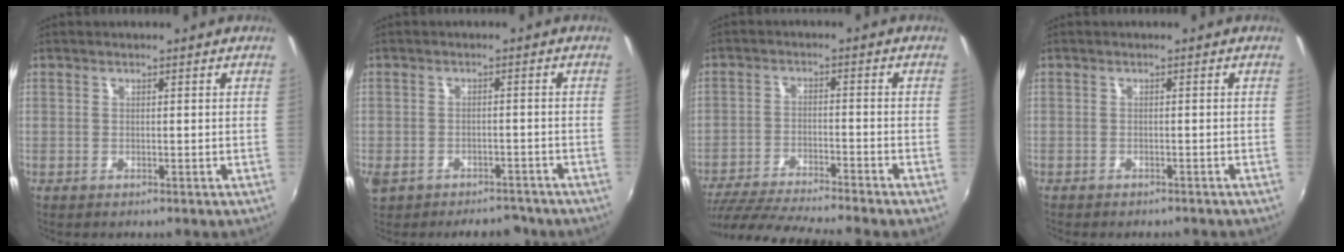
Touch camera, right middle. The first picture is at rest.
{"total": 9.2, "force": [-6.7, 5.0, 3.9], "torque": [-0.106, -0.011, -0.094]}
{"total": 14.9, "force": [-13.3, -0.5, 6.6], "torque": [-0.139, -0.023, -0.221]}
{"total": 2.5, "force": [-2.3, 0.7, 0.9], "torque": [-0.021, -0.011, -0.031]}